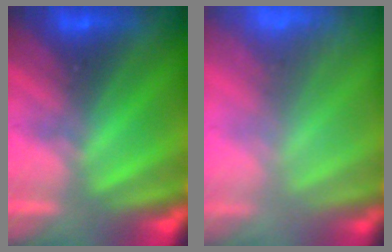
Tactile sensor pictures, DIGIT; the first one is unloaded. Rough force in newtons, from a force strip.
{"total": 9.8}